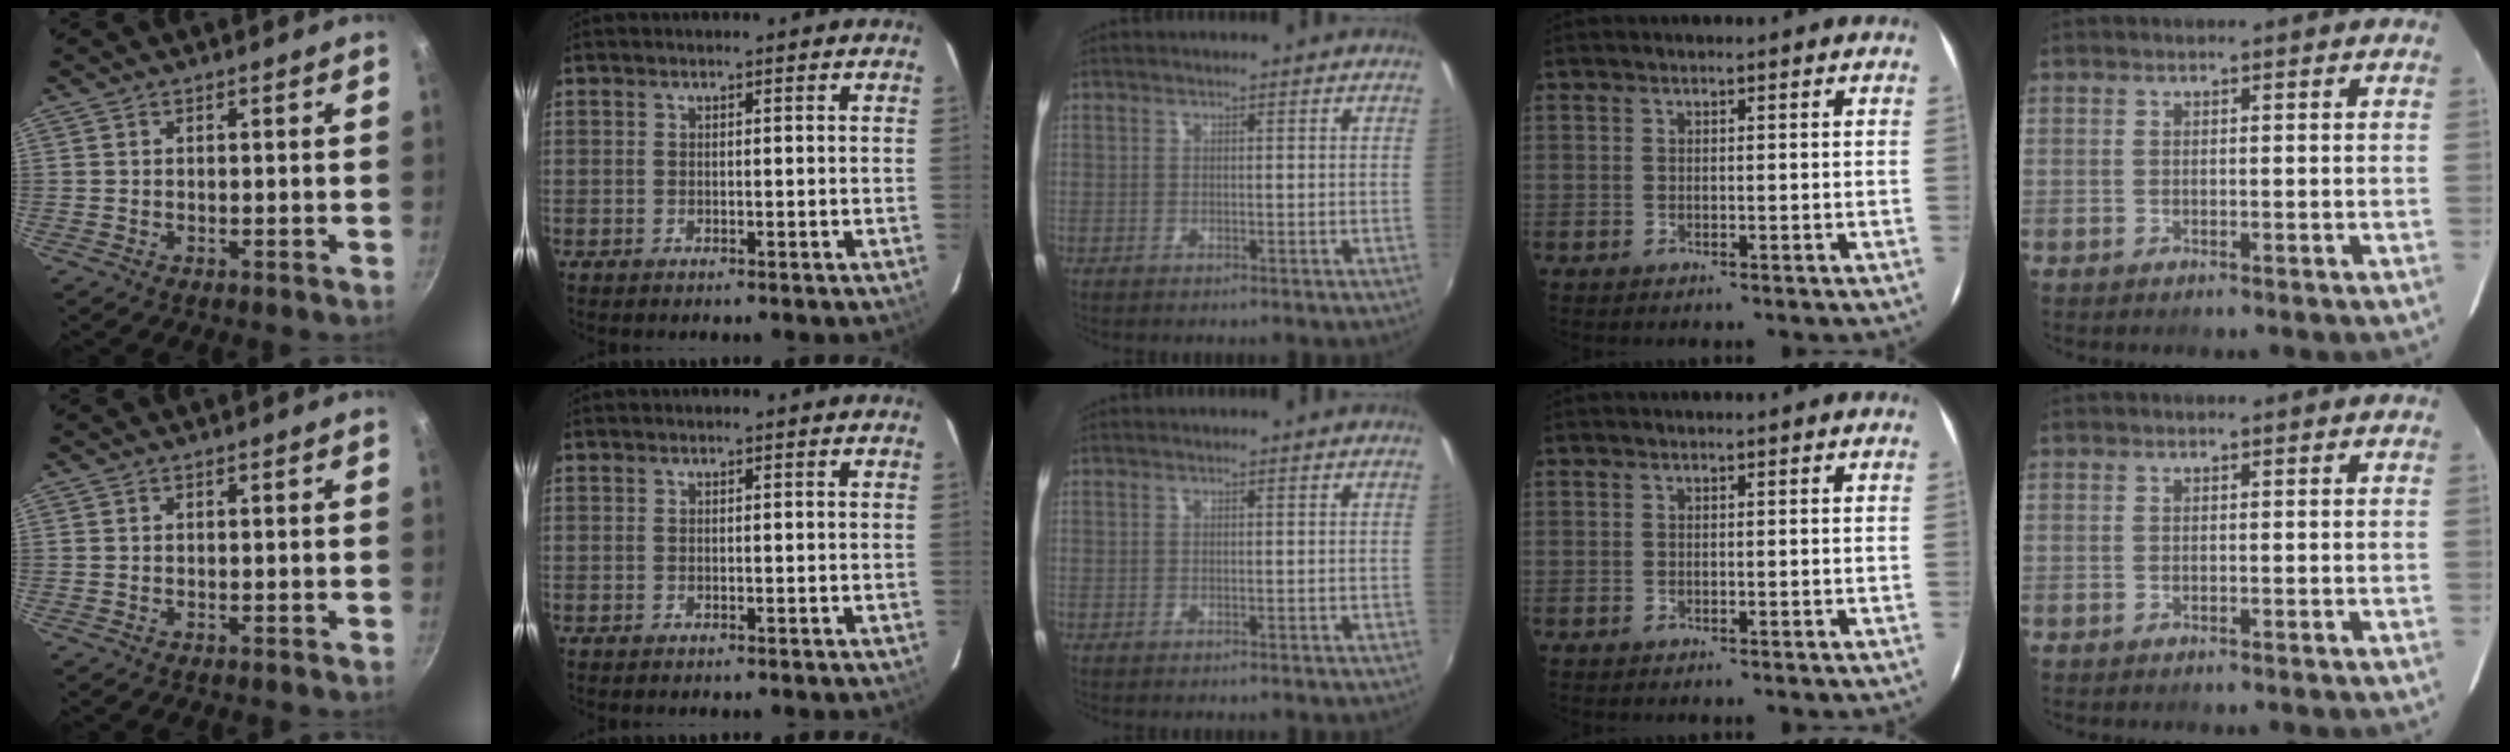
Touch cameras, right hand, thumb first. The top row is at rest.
{}